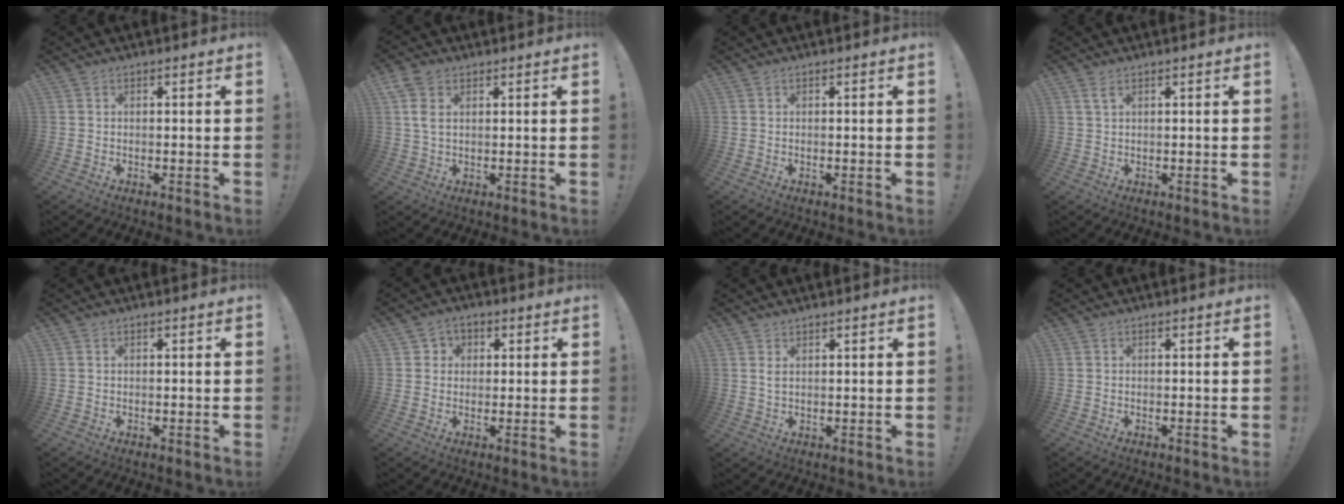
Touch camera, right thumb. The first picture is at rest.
{"total": 5.8, "force": [2.1, 3.3, 4.3], "torque": [-0.089, 0.003, 0.041]}
{"total": 0.0}
{"total": 2.5, "force": [1.3, 0.9, 1.9], "torque": [-0.032, -0.002, 0.023]}
{"total": 0.0}
{"total": 3.6, "force": [0.5, 3.4, 1.0], "torque": [-0.011, 0.001, 0.007]}
{"total": 2.0, "force": [1.3, 1.2, 1.0], "torque": [-0.013, -0.005, 0.022]}
{"total": 0.0}